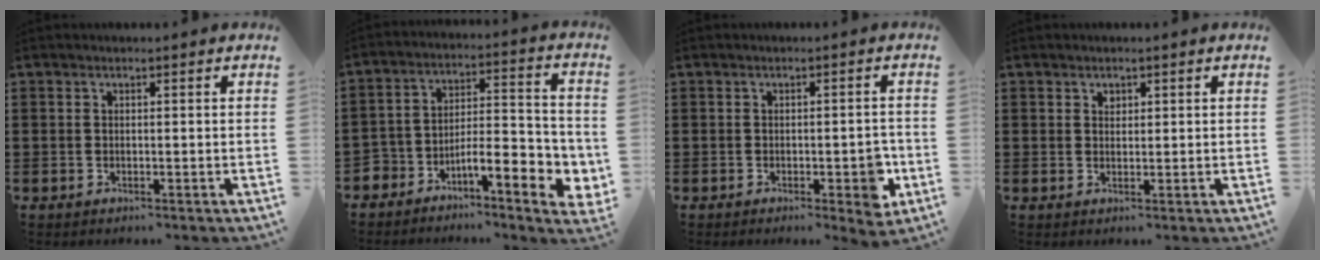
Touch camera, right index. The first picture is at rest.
{"total": 7.2, "force": [-4.8, 2.6, 4.7], "torque": [-0.078, -0.002, -0.090]}
{"total": 3.6, "force": [-1.2, 1.1, 3.2], "torque": [-0.044, -0.001, -0.022]}
{"total": 1.1, "force": [0.7, 0.8, 0.4], "torque": [-0.001, -0.002, 0.012]}